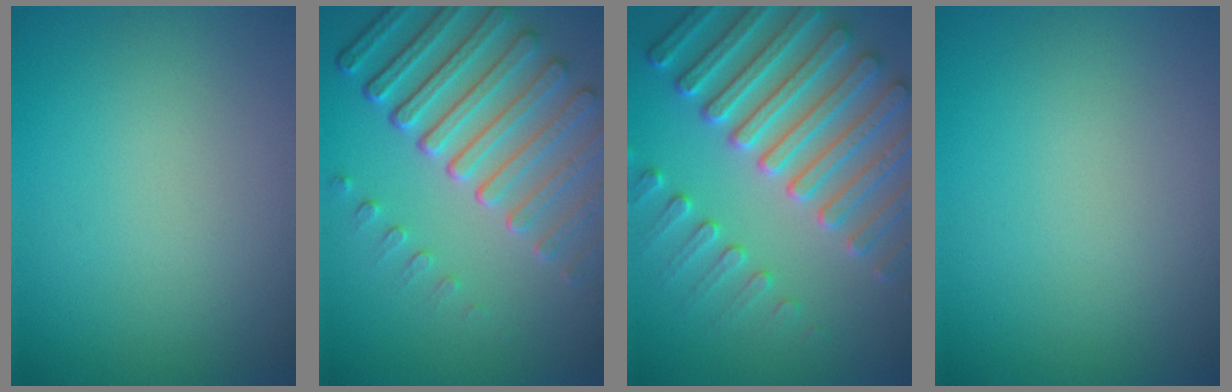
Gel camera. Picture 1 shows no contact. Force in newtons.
{"total": 7.6, "press": 5.7, "slide": 5.1}
{"total": 7.7, "press": 7.4, "slide": 2.0}
{"total": 0.0}